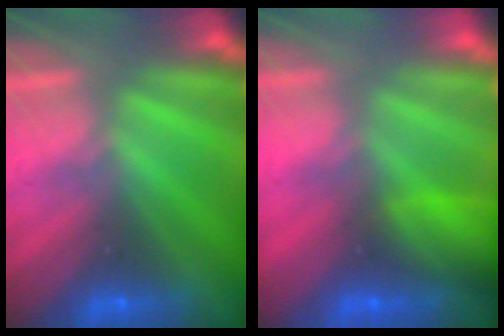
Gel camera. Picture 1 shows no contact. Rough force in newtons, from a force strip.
{"total": 7.0}